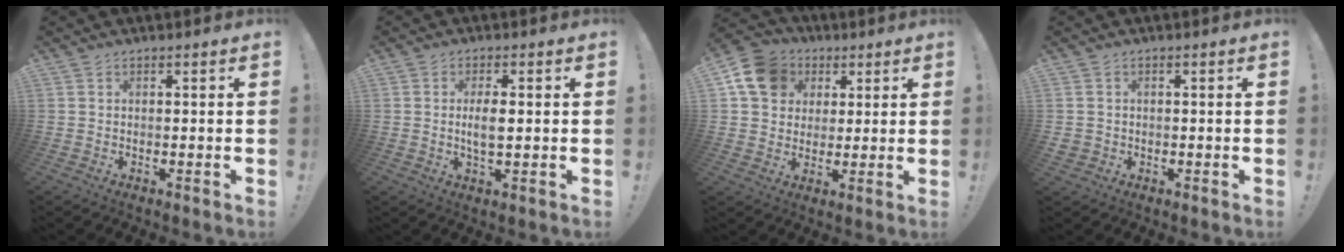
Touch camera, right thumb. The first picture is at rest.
{"total": 4.7, "force": [0.0, 1.8, 4.4], "torque": [-0.080, -0.001, -0.005]}
{"total": 13.4, "force": [4.7, 11.1, 5.8], "torque": [-0.087, -0.011, 0.096]}
{"total": 1.9, "force": [-0.2, 1.8, 0.7], "torque": [-0.020, 0.005, -0.001]}